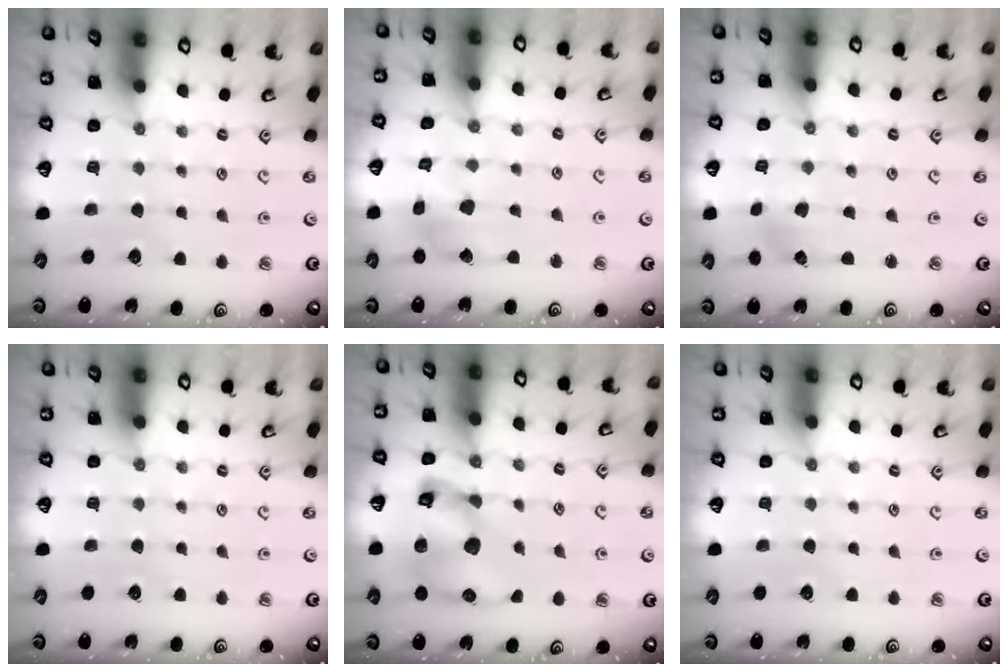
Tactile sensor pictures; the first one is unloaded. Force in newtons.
{"total": 9.5, "press": 9.4, "slide": 1.2}
{"total": 2.8, "press": 2.8, "slide": 0.3}
{"total": 0.0}
{"total": 13.2, "press": 13.1, "slide": 1.9}
{"total": 0.0}